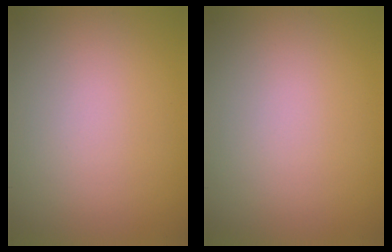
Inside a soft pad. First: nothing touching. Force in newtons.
{"total": 0.0}